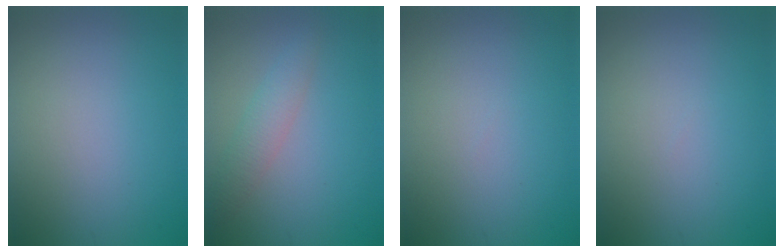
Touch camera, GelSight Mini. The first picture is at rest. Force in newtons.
{"total": 2.2, "press": 2.2, "slide": 0.1}
{"total": 0.0}
{"total": 0.0}